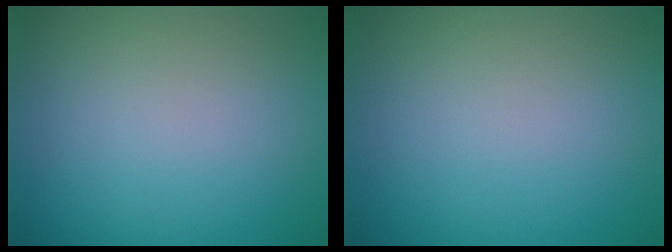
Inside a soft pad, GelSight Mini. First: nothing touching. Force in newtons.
{"total": 0.0}